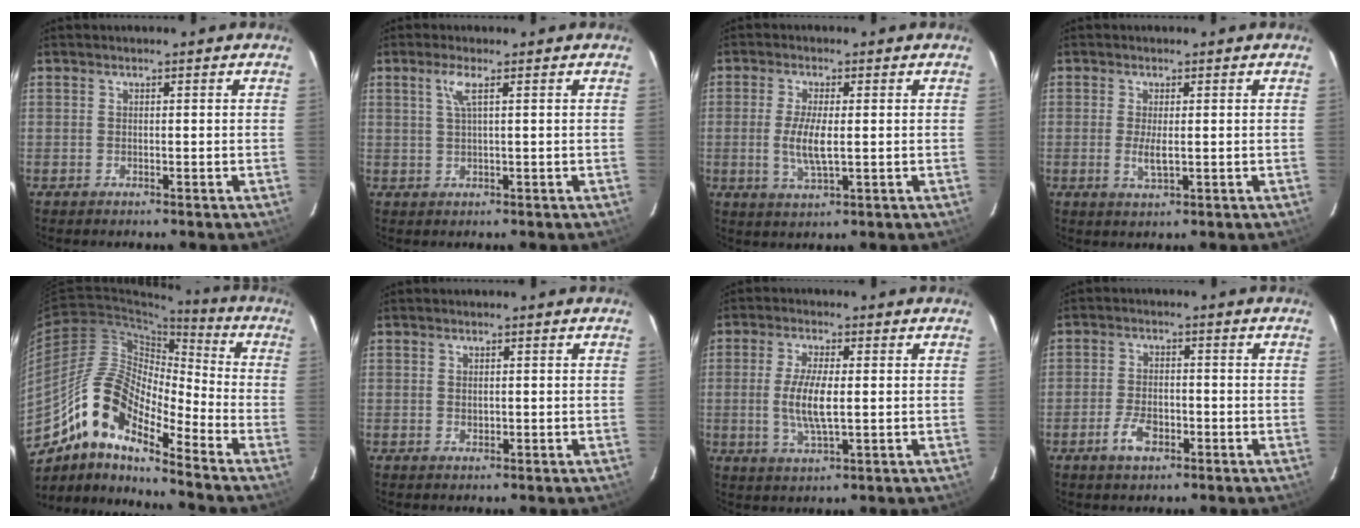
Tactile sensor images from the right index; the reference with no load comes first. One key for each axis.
{"total": 2.7, "fx": 1.1, "fy": -0.2, "fz": 2.4, "tx": -0.051, "ty": 0.000, "tz": 0.025}
{"total": 5.8, "fx": -0.3, "fy": 1.5, "fz": 5.6, "tx": -0.115, "ty": -0.008, "tz": -0.007}
{"total": 3.0, "fx": -0.2, "fy": 0.7, "fz": 2.9, "tx": -0.058, "ty": -0.008, "tz": -0.004}
{"total": 14.3, "fx": -10.2, "fy": 4.3, "fz": 9.0, "tx": -0.154, "ty": 0.005, "tz": -0.208}
{"total": 0.9, "fx": 0.1, "fy": 0.7, "fz": 0.5, "tx": -0.007, "ty": 0.000, "tz": 0.004}
{"total": 7.2, "fx": -0.2, "fy": 1.9, "fz": 7.0, "tx": -0.140, "ty": -0.007, "tz": -0.003}
{"total": 5.1, "fx": -2.5, "fy": 2.7, "fz": 3.5, "tx": -0.078, "ty": -0.002, "tz": -0.044}